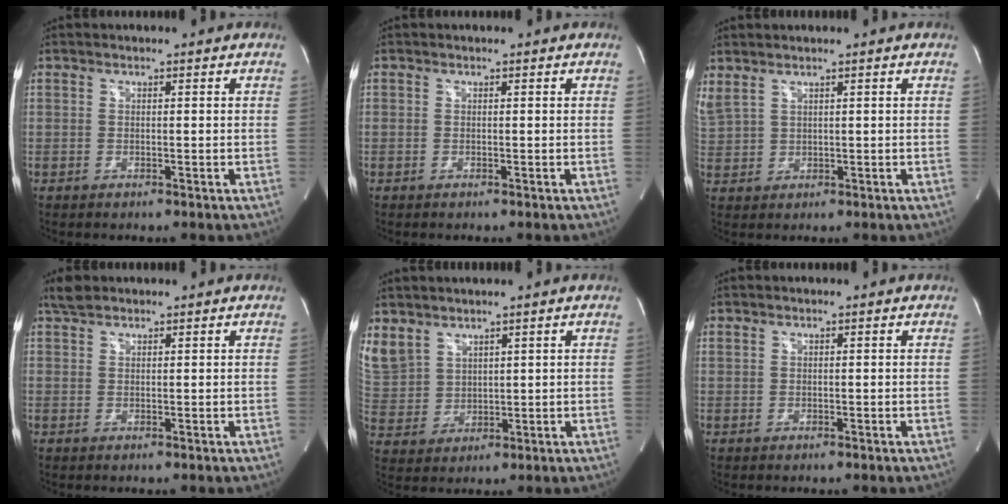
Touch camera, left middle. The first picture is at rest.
{"total": 0.0}
{"total": 3.7, "force": [3.0, 1.4, 1.8], "torque": [-0.056, 0.008, 0.074]}
{"total": 2.5, "force": [2.1, 0.9, 0.9], "torque": [-0.023, 0.013, 0.043]}
{"total": 13.4, "force": [8.5, 9.2, 4.7], "torque": [-0.164, 0.021, 0.195]}
{"total": 0.0}